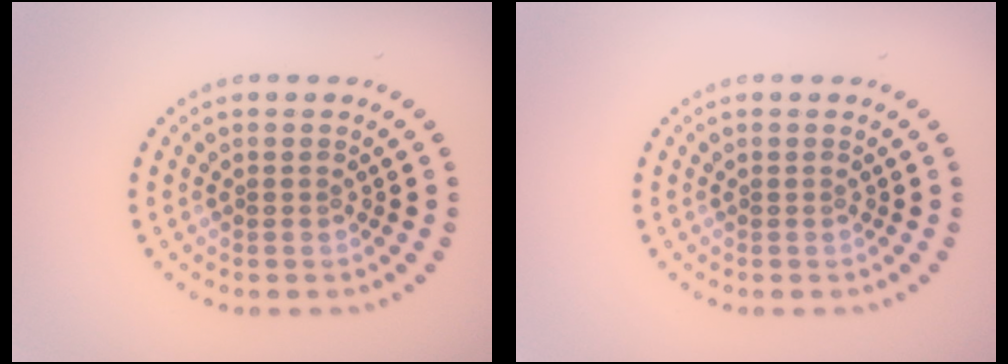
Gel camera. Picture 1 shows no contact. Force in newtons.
{"total": 0.0}